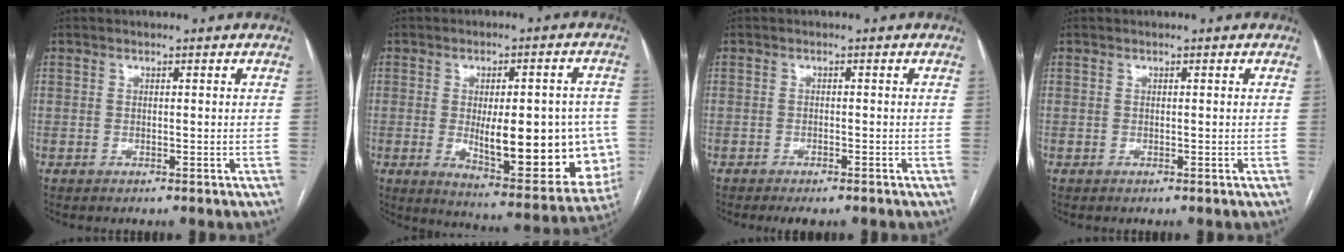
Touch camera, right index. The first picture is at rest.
{"total": 19.9, "force": [-2.6, 6.7, 18.5], "torque": [-0.203, 0.002, -0.006]}
{"total": 2.9, "force": [-2.2, 0.8, 1.6], "torque": [-0.022, -0.004, -0.029]}
{"total": 0.0}